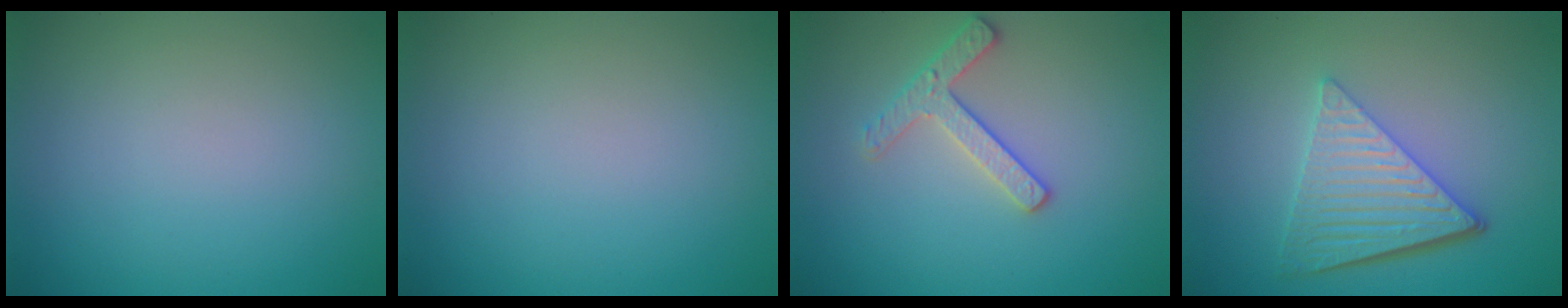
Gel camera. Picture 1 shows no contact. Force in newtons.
{"total": 0.0}
{"total": 2.5, "press": 2.4, "slide": 0.3}
{"total": 5.8, "press": 4.4, "slide": 3.8}